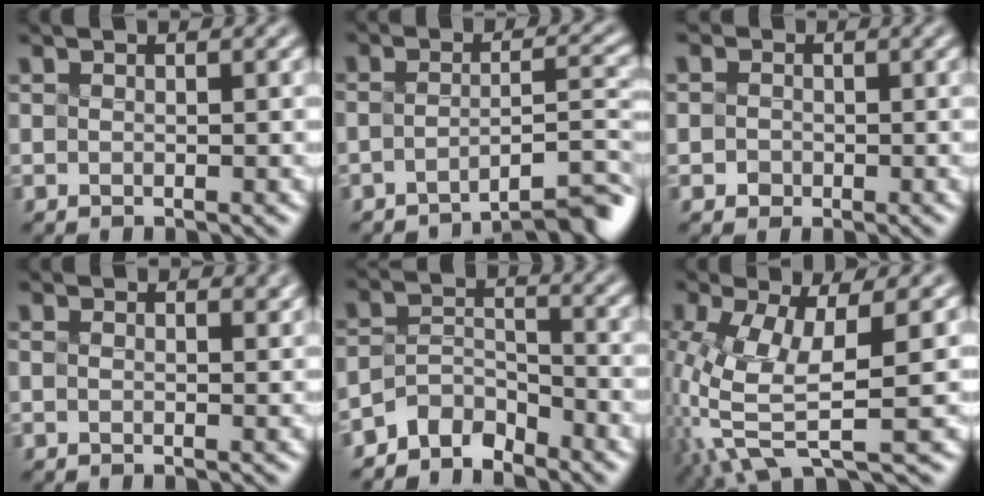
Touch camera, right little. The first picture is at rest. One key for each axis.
{"total": 5.3, "fx": -4.7, "fy": -0.5, "fz": 2.2, "tx": -0.036, "ty": -0.003, "tz": -0.047}
{"total": 2.3, "fx": -1.3, "fy": -0.2, "fz": -1.9, "tx": 0.022, "ty": -0.015, "tz": 0.003}
{"total": 0.0}
{"total": 4.7, "fx": -4.6, "fy": -0.1, "fz": -0.9, "tx": 0.000, "ty": -0.007, "tz": -0.061}
{"total": 6.0, "fx": -2.6, "fy": 1.0, "fz": 5.3, "tx": -0.154, "ty": -0.020, "tz": -0.018}